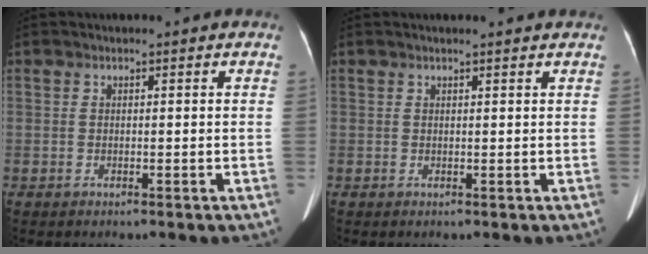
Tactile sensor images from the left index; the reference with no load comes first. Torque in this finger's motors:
{"motor_torque": [-0.17, -0.03, -0.04, -0.02]}